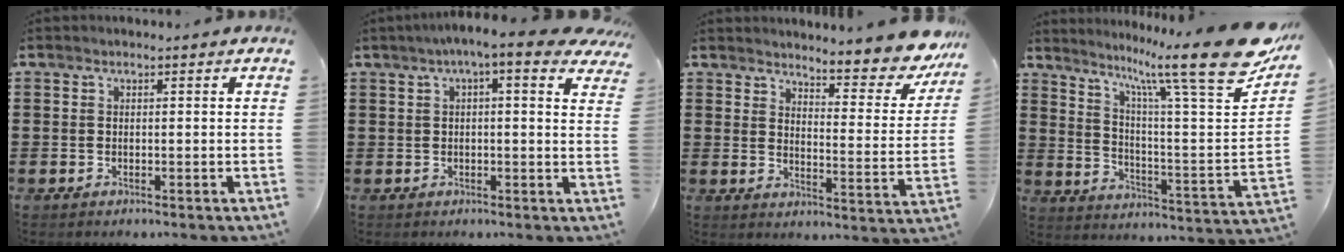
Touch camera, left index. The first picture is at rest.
{"total": 5.0, "force": [3.1, 0.3, 4.0], "torque": [-0.076, -0.003, 0.050]}
{"total": 6.3, "force": [5.9, 0.2, 2.1], "torque": [-0.044, -0.049, 0.097]}
{"total": 16.7, "force": [11.9, 0.8, 11.7], "torque": [-0.209, -0.082, 0.184]}